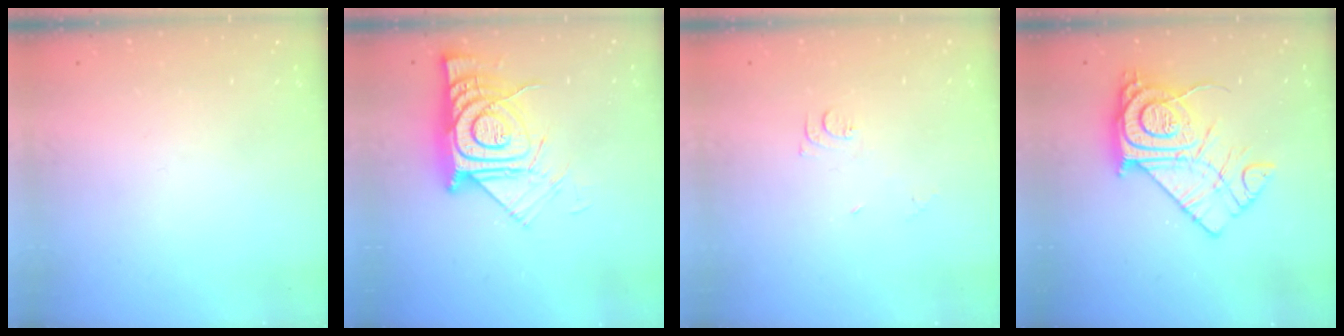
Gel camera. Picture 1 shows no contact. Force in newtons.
{"total": 14.2, "press": 14.2, "slide": 1.1}
{"total": 5.7, "press": 5.7, "slide": 0.6}
{"total": 17.2, "press": 17.1, "slide": 1.3}